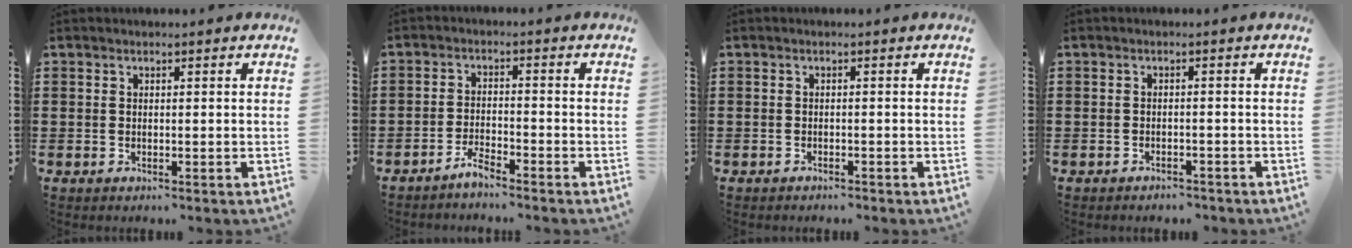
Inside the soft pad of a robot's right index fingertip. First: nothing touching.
{"total": 2.8, "force": [-2.7, 0.2, 0.7], "torque": [-0.016, 0.005, -0.053]}
{"total": 0.9, "force": [-0.9, 0.2, 0.0], "torque": [-0.003, 0.002, -0.020]}
{"total": 1.5, "force": [-1.5, 0.2, 0.0], "torque": [-0.007, 0.001, -0.032]}